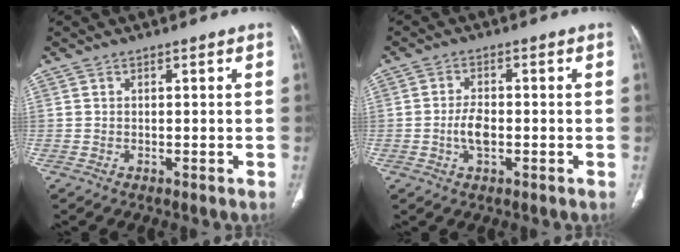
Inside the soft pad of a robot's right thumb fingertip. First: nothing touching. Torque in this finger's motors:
{"motor_torque": [0.87, 0.75, 0.85, 0.24, 0.09]}